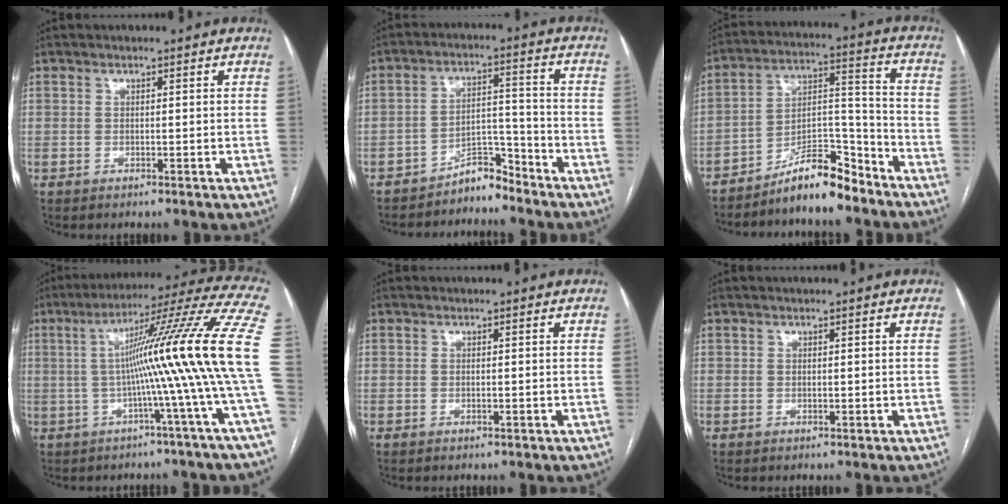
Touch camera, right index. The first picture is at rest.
{"total": 4.9, "force": [-4.7, 1.4, 0.8], "torque": [0.002, 0.023, -0.078]}
{"total": 10.5, "force": [-8.9, 2.0, 5.1], "torque": [-0.078, 0.031, -0.153]}
{"total": 18.3, "force": [-1.1, -3.0, 18.0], "torque": [-0.238, 0.025, -0.033]}
{"total": 0.0}
{"total": 0.0}